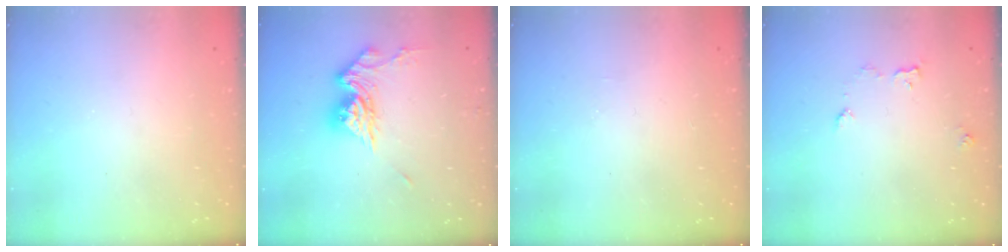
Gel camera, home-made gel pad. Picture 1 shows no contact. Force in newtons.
{"total": 12.0, "press": 11.9, "slide": 1.1}
{"total": 1.2, "press": 1.2, "slide": 0.3}
{"total": 5.3, "press": 5.2, "slide": 0.6}